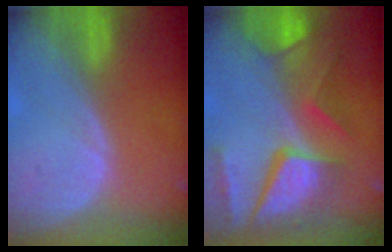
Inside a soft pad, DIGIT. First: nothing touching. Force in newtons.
{"total": 11.8, "press": 9.8, "slide": 6.6}